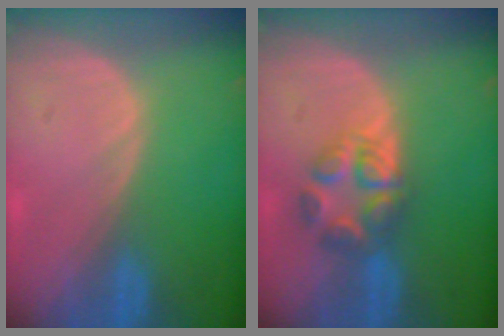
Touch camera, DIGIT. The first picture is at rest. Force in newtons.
{"total": 5.6, "press": 5.6, "slide": 0.4}